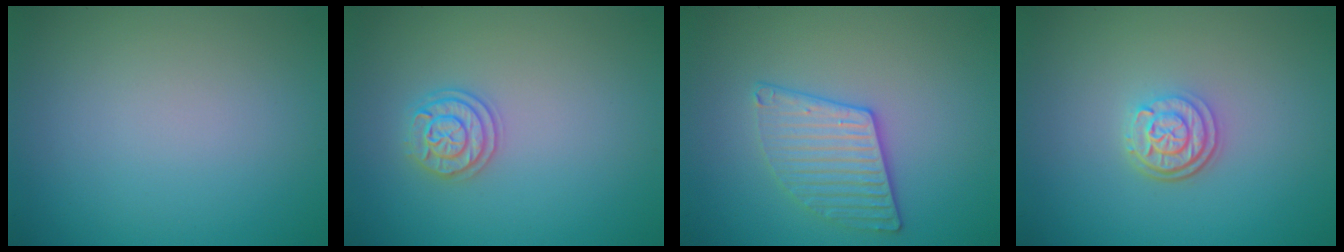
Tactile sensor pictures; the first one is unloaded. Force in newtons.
{"total": 2.1, "press": 2.1, "slide": 0.3}
{"total": 3.2, "press": 3.1, "slide": 0.6}
{"total": 3.1, "press": 2.5, "slide": 1.8}